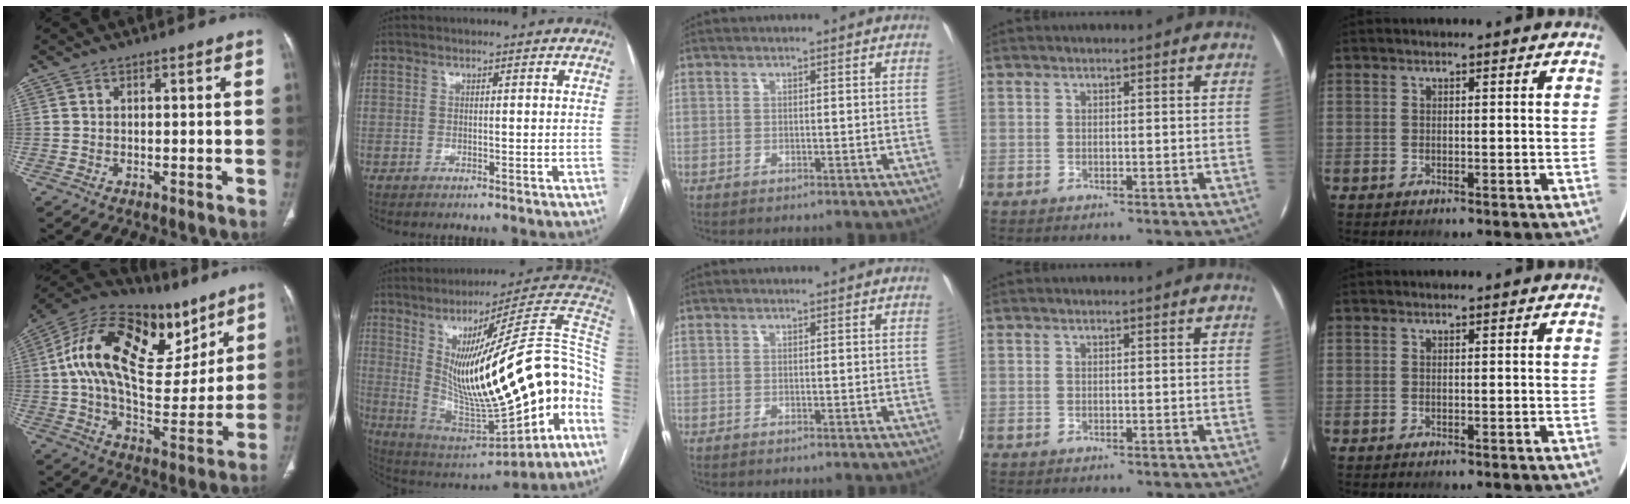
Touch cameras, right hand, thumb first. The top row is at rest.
{"thumb": {"total": 26.6, "force": [10.9, 14.2, 19.7], "torque": [-0.299, -0.003, 0.179]}, "index": {"total": 29.1, "force": [-4.1, 5.6, 28.2], "torque": [-0.400, 0.014, -0.046]}}